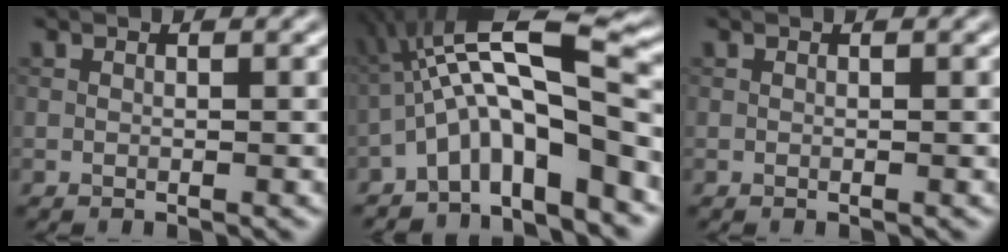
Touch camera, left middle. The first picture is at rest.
{"total": 9.9, "force": [-2.8, 2.5, 9.2], "torque": [-0.148, 0.026, -0.058]}
{"total": 0.0}